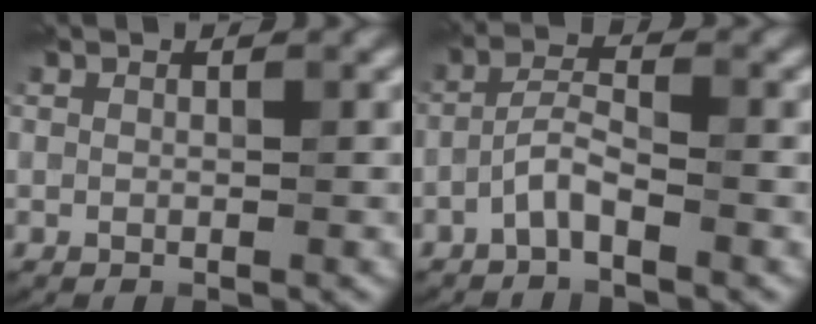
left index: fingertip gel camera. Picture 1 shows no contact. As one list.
[{"total": 2.5, "force": [-1.6, 0.6, 1.8], "torque": [-0.039, 0.009, -0.039]}]